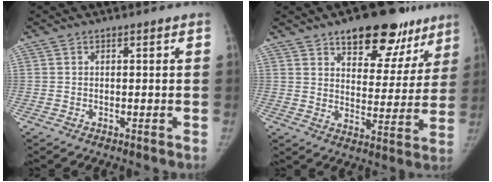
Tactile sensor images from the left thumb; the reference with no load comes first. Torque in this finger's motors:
{"motor_torque": [0.07, 0.06, 0.85, -0.80, 0.00]}